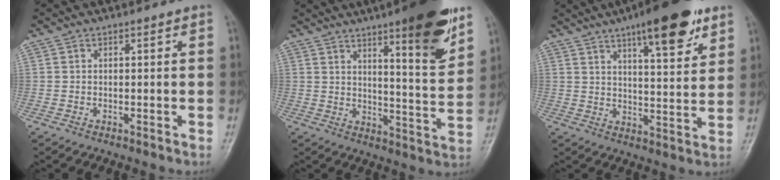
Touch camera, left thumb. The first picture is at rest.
{"total": 15.7, "force": [9.6, 2.5, 12.2], "torque": [-0.151, -0.059, 0.141]}
{"total": 17.7, "force": [10.9, 4.5, 13.2], "torque": [-0.174, -0.047, 0.170]}